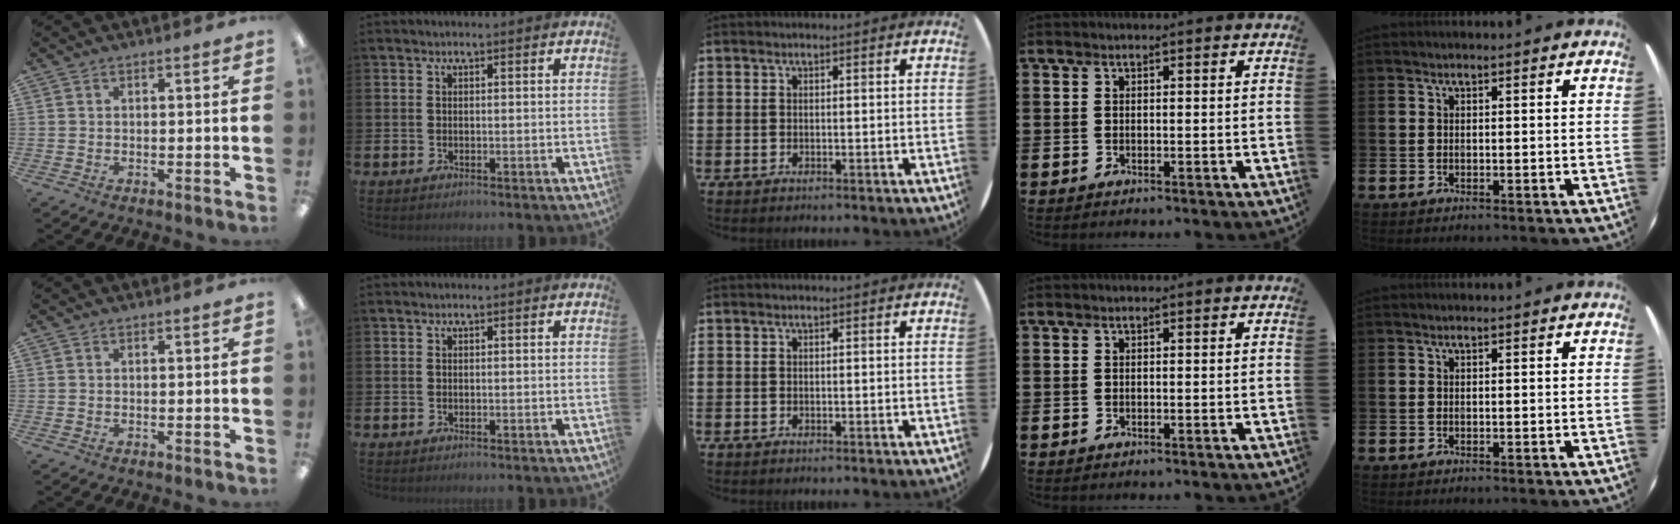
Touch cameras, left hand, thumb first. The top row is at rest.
{}